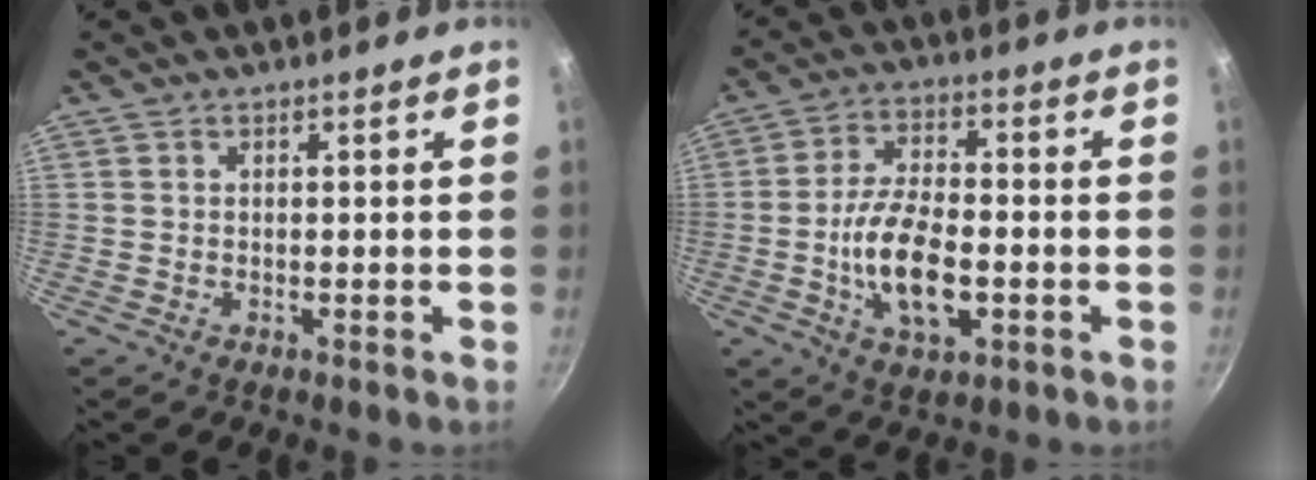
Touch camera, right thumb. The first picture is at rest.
{"total": 12.3, "force": [-2.8, 6.0, 10.4], "torque": [-0.188, 0.019, -0.051]}